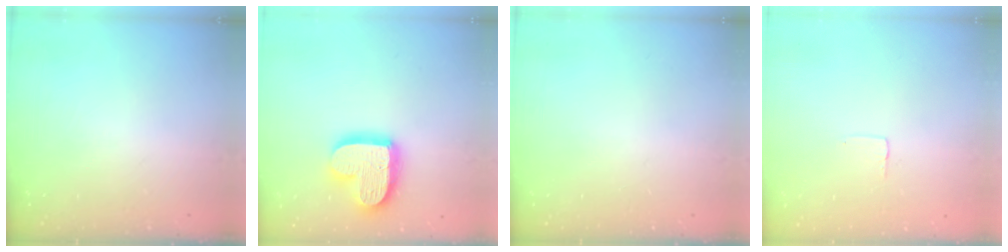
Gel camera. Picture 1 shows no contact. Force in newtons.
{"total": 17.1, "press": 17.1, "slide": 1.4}
{"total": 0.0}
{"total": 2.5, "press": 2.5, "slide": 0.1}